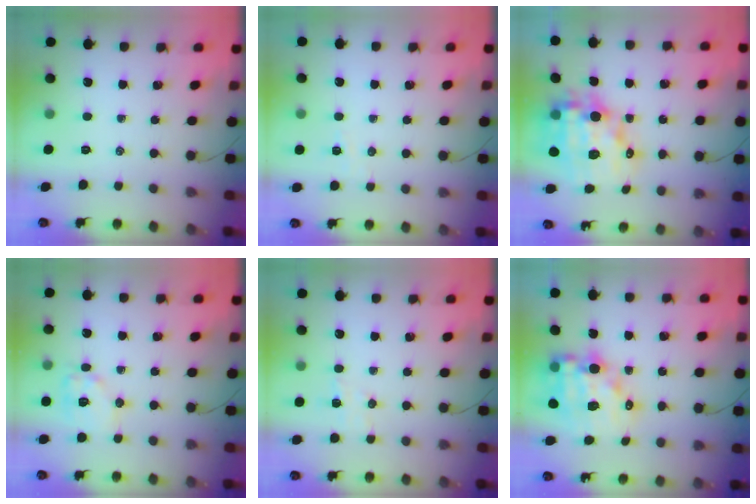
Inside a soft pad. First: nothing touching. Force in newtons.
{"total": 3.4, "press": 3.3, "slide": 0.6}
{"total": 15.6, "press": 15.1, "slide": 3.7}
{"total": 9.0, "press": 9.0, "slide": 0.3}
{"total": 5.4, "press": 5.3, "slide": 1.2}
{"total": 14.5, "press": 14.0, "slide": 3.7}